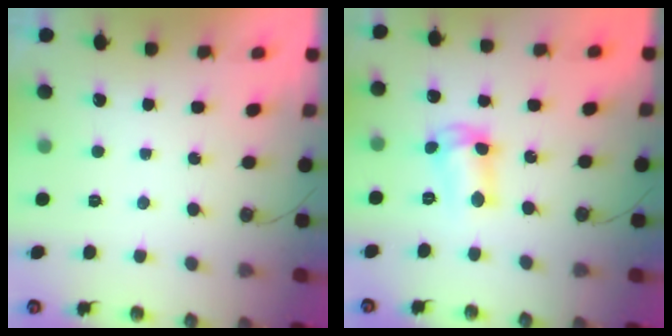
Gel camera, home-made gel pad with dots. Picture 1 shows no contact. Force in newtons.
{"total": 7.4, "press": 7.4, "slide": 0.4}